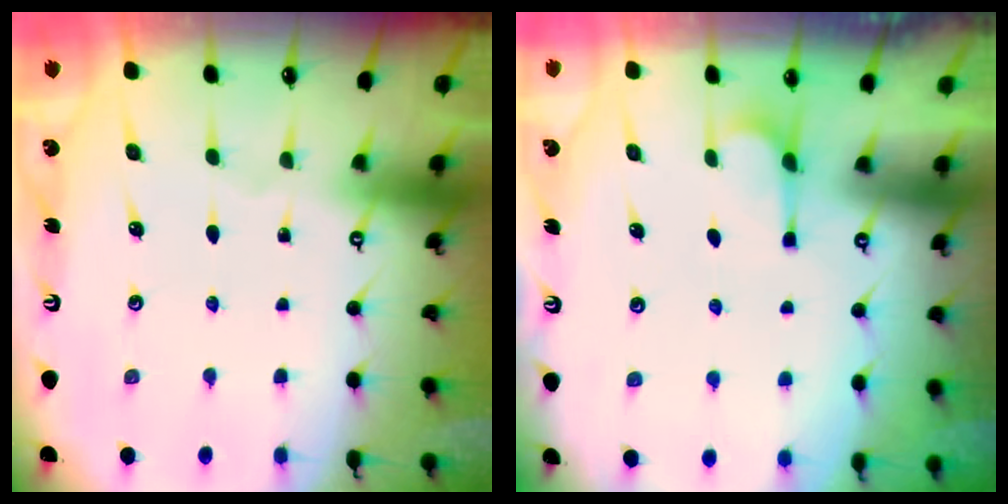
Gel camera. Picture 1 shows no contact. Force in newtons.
{"total": 1.7, "press": 1.3, "slide": 1.1}